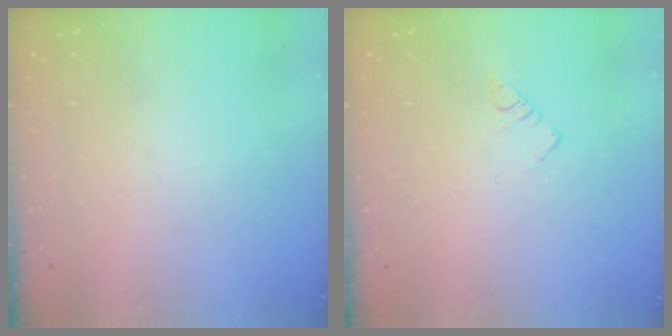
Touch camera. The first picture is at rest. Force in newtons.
{"total": 3.4, "press": 3.4, "slide": 0.5}